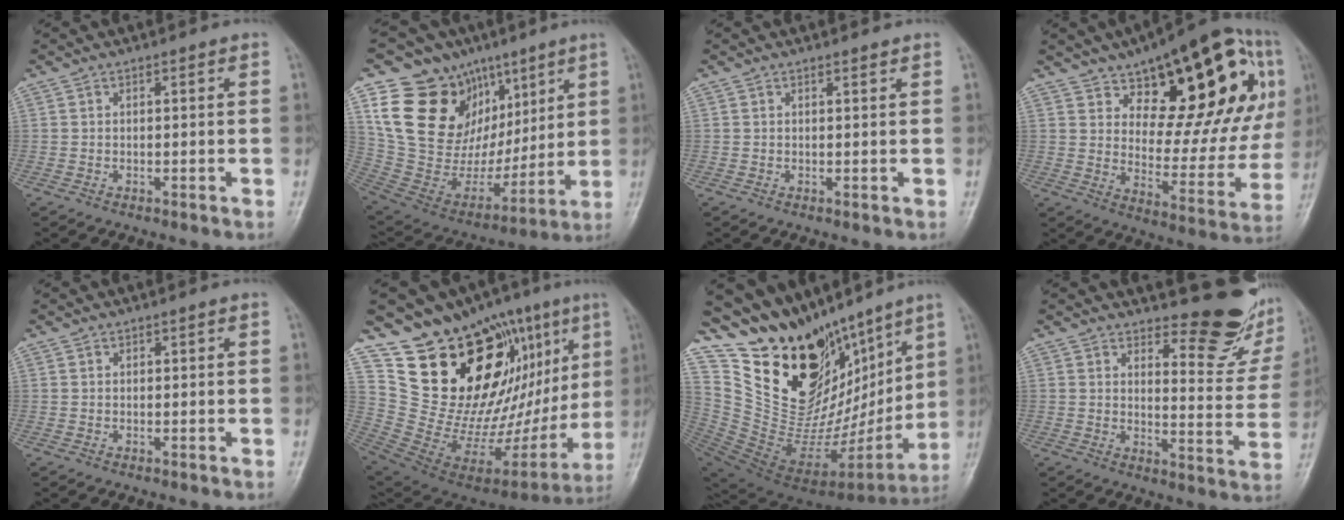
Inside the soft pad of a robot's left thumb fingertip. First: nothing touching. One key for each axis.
{"total": 25.9, "fx": 10.7, "fy": 18.3, "fz": 14.8, "tx": -0.216, "ty": -0.008, "tz": 0.211}
{"total": 0.5, "fx": 0.5, "fy": 0.0, "fz": 0.1, "tx": -0.005, "ty": -0.006, "tz": 0.007}
{"total": 28.2, "fx": 12.3, "fy": 12.4, "fz": 22.1, "tx": -0.248, "ty": -0.023, "tz": 0.185}
{"total": 0.0}
{"total": 28.2, "fx": 13.7, "fy": 11.5, "fz": 21.8, "tx": -0.270, "ty": -0.061, "tz": 0.249}
{"total": 30.0, "fx": 18.9, "fy": 15.3, "fz": 17.6, "tx": -0.231, "ty": -0.077, "tz": 0.332}
{"total": 13.9, "fx": 11.9, "fy": 4.3, "fz": 5.8, "tx": -0.035, "ty": -0.118, "tz": 0.141}